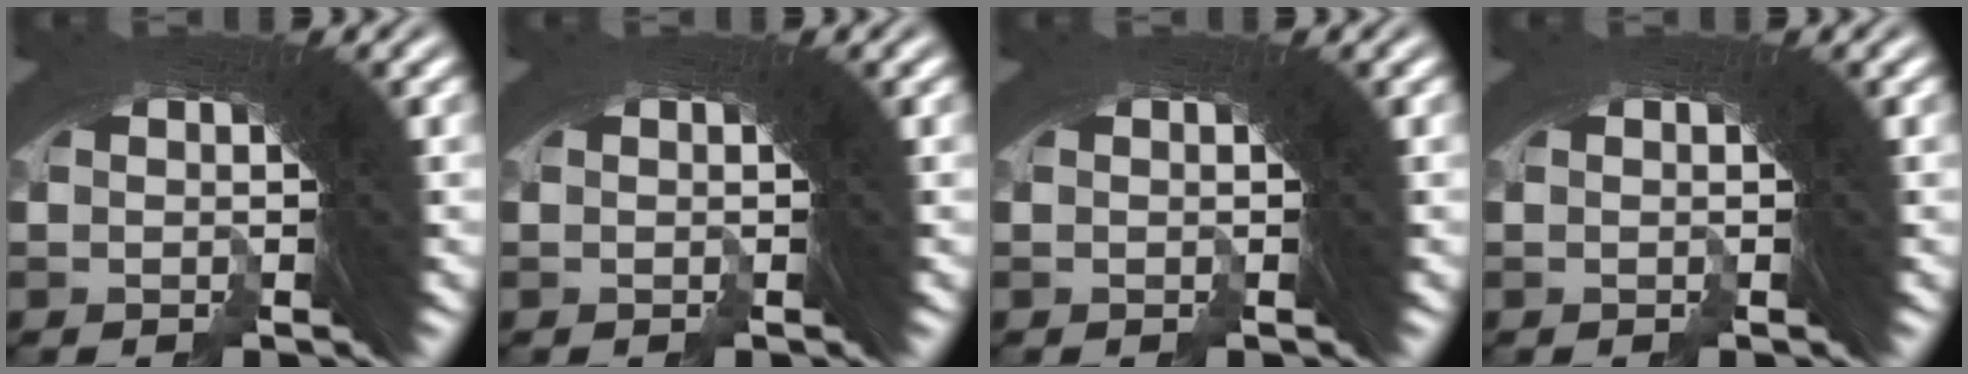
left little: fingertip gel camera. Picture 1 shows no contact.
{"total": 0.0}
{"total": 0.0}
{"total": 0.0}